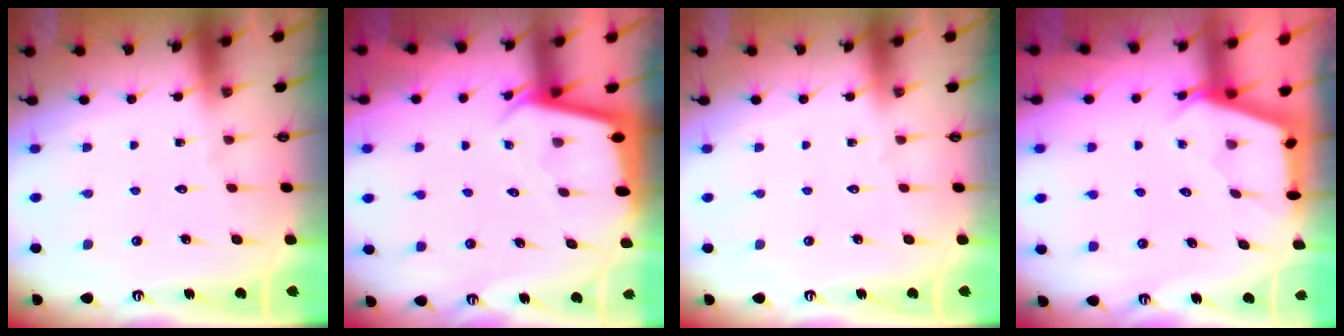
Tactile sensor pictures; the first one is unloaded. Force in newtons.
{"total": 2.3, "press": 2.3, "slide": 0.1}
{"total": 0.0}
{"total": 2.6, "press": 2.6, "slide": 0.4}